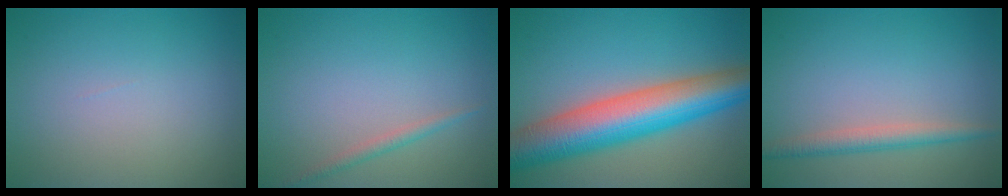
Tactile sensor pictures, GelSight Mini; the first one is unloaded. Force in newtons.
{"total": 1.2, "press": 1.1, "slide": 0.1}
{"total": 10.7, "press": 10.7, "slide": 0.3}
{"total": 2.4, "press": 2.4, "slide": 0.1}